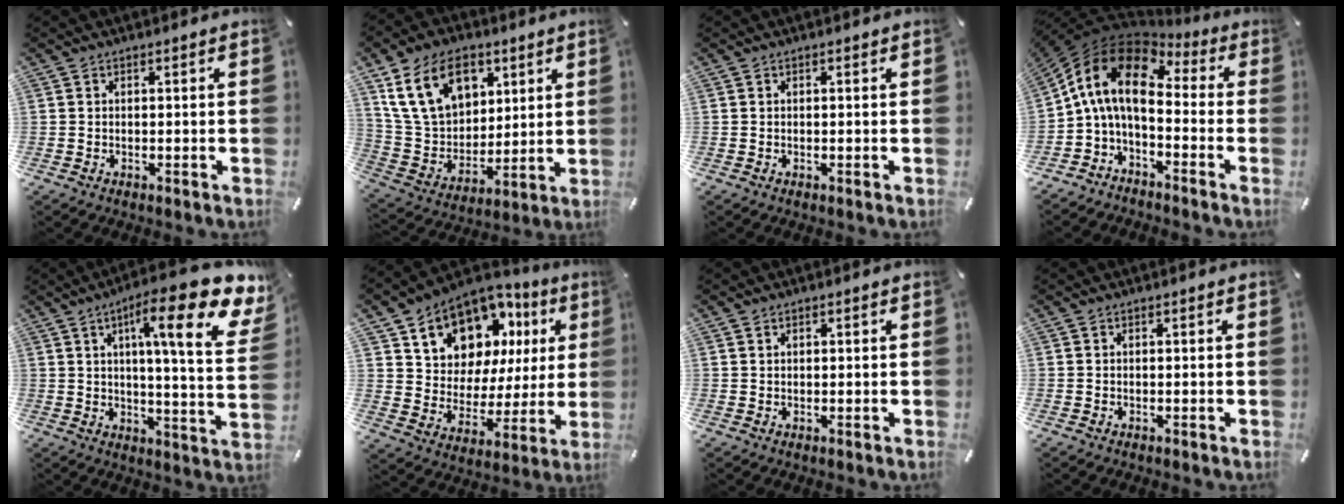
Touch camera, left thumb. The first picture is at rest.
{"total": 17.7, "force": [8.5, 12.5, 9.3], "torque": [-0.186, -0.023, 0.161]}
{"total": 0.0}
{"total": 12.2, "force": [0.5, 7.3, 9.8], "torque": [-0.213, 0.007, 0.000]}
{"total": 21.9, "force": [10.5, 4.7, 18.6], "torque": [-0.276, -0.058, 0.147]}
{"total": 12.9, "force": [8.9, 8.7, 3.4], "torque": [-0.073, -0.074, 0.164]}
{"total": 0.7, "force": [0.4, 0.5, 0.3], "torque": [-0.006, 0.001, 0.008]}
{"total": 0.0}